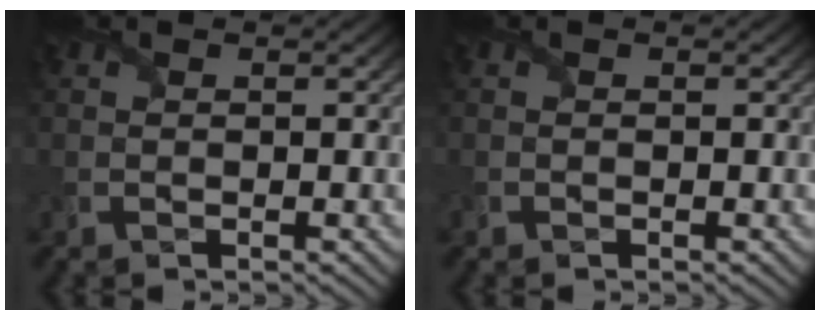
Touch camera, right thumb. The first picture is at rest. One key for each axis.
{"total": 0.0}